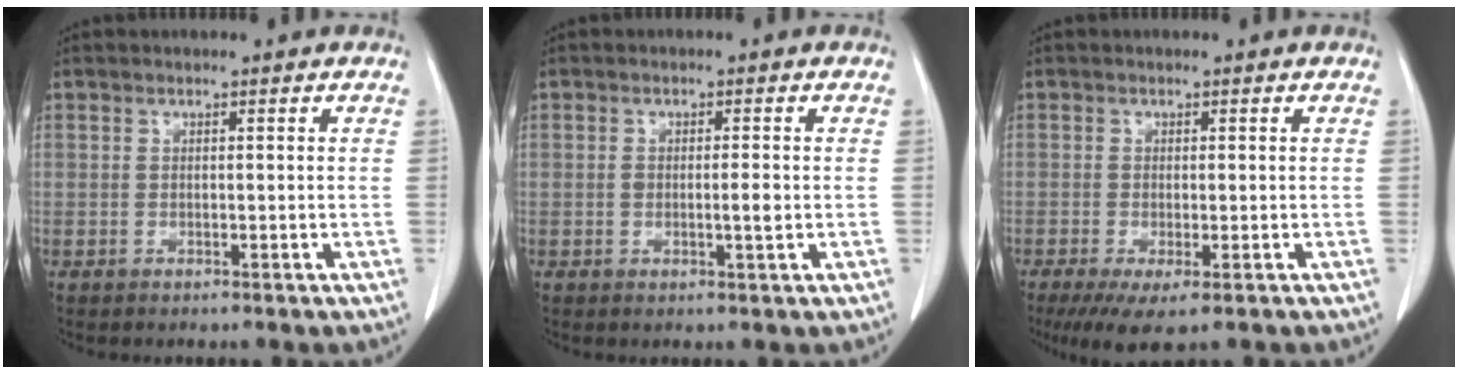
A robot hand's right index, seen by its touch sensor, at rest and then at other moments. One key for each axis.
{"total": 2.2, "fx": -0.3, "fy": 0.3, "fz": 2.2, "tx": -0.040, "ty": -0.002, "tz": -0.006}
{"total": 5.2, "fx": -3.1, "fy": 1.1, "fz": 4.1, "tx": -0.066, "ty": -0.016, "tz": -0.050}